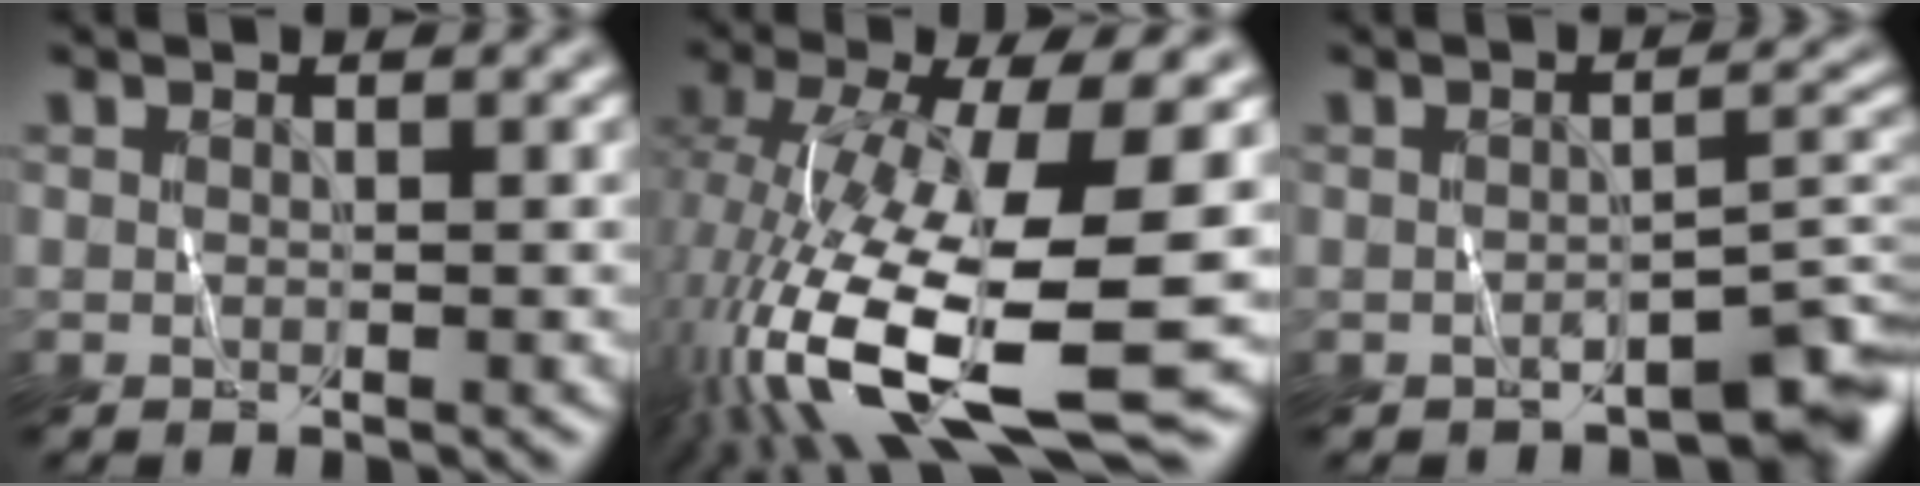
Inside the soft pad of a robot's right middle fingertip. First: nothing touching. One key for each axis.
{"total": 15.2, "fx": -4.5, "fy": 4.5, "fz": 13.8, "tx": -0.278, "ty": -0.014, "tz": -0.069}
{"total": 3.9, "fx": -2.5, "fy": 1.5, "fz": 2.6, "tx": -0.023, "ty": 0.004, "tz": -0.033}